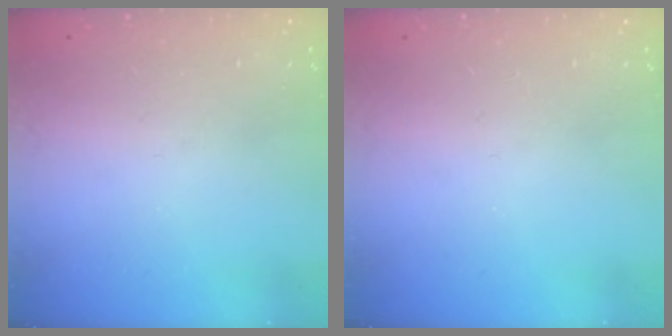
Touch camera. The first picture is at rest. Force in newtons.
{"total": 0.0}